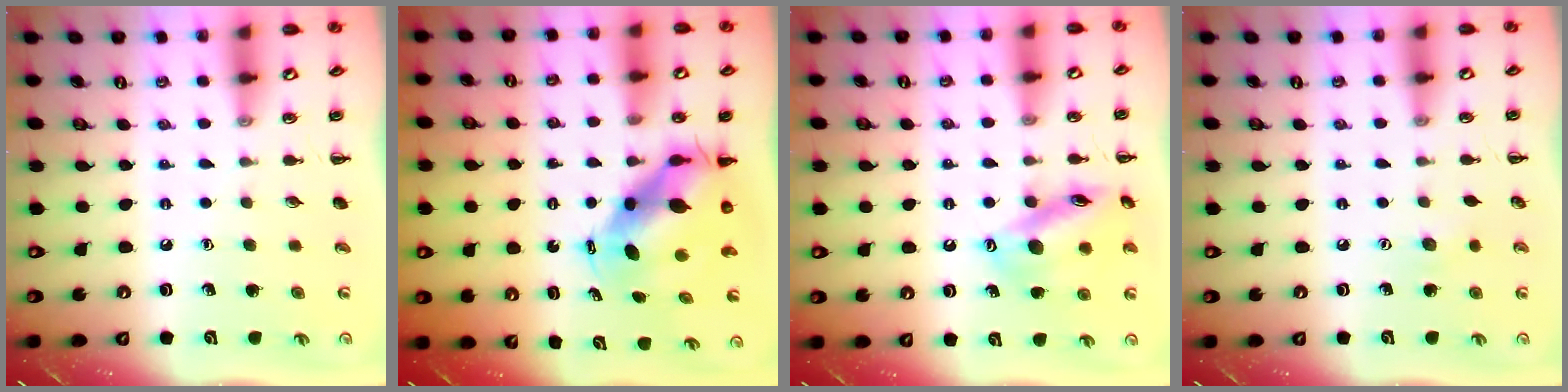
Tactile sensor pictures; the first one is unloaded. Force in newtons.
{"total": 7.7, "press": 7.5, "slide": 1.8}
{"total": 15.5, "press": 15.3, "slide": 2.0}
{"total": 4.7, "press": 4.6, "slide": 1.0}